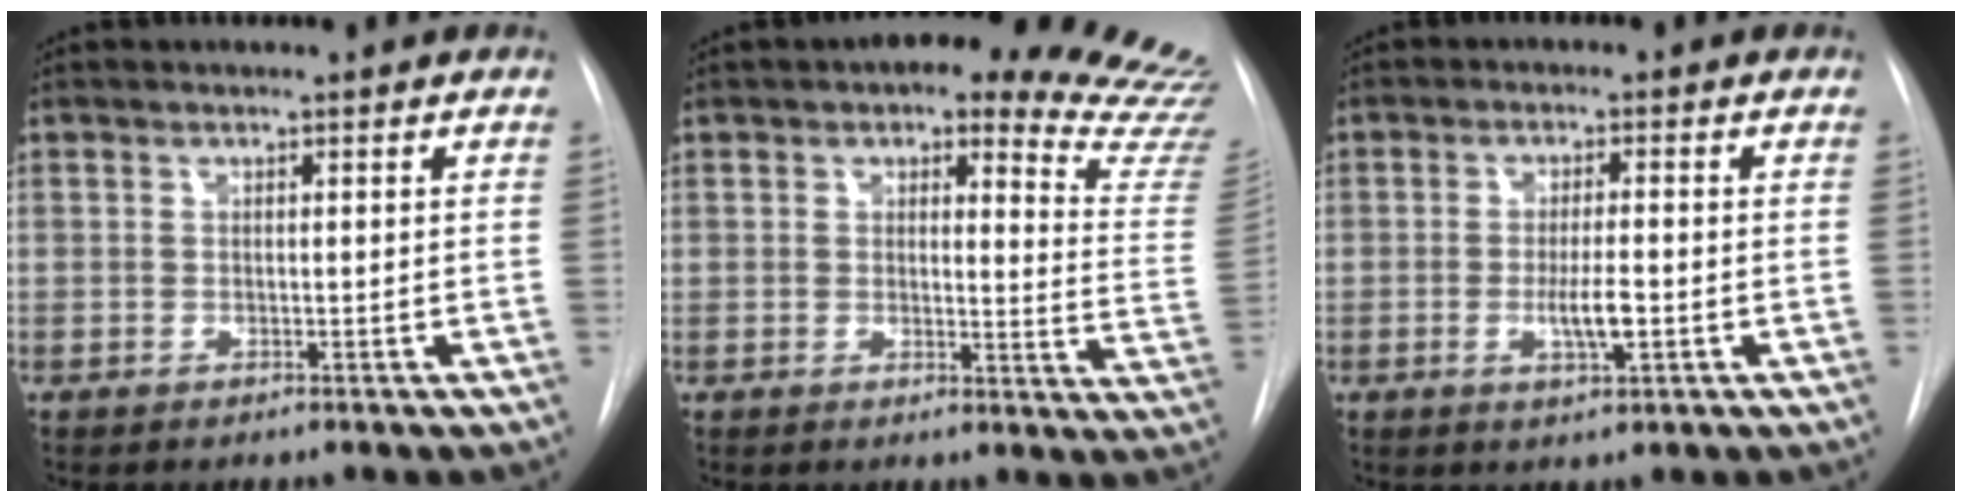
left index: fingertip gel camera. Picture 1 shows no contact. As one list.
[{"total": 18.8, "force": [16.6, 3.6, 8.0], "torque": [-0.071, -0.081, 0.163]}, {"total": 4.3, "force": [-1.1, 0.7, 4.1], "torque": [-0.075, -0.006, -0.017]}]